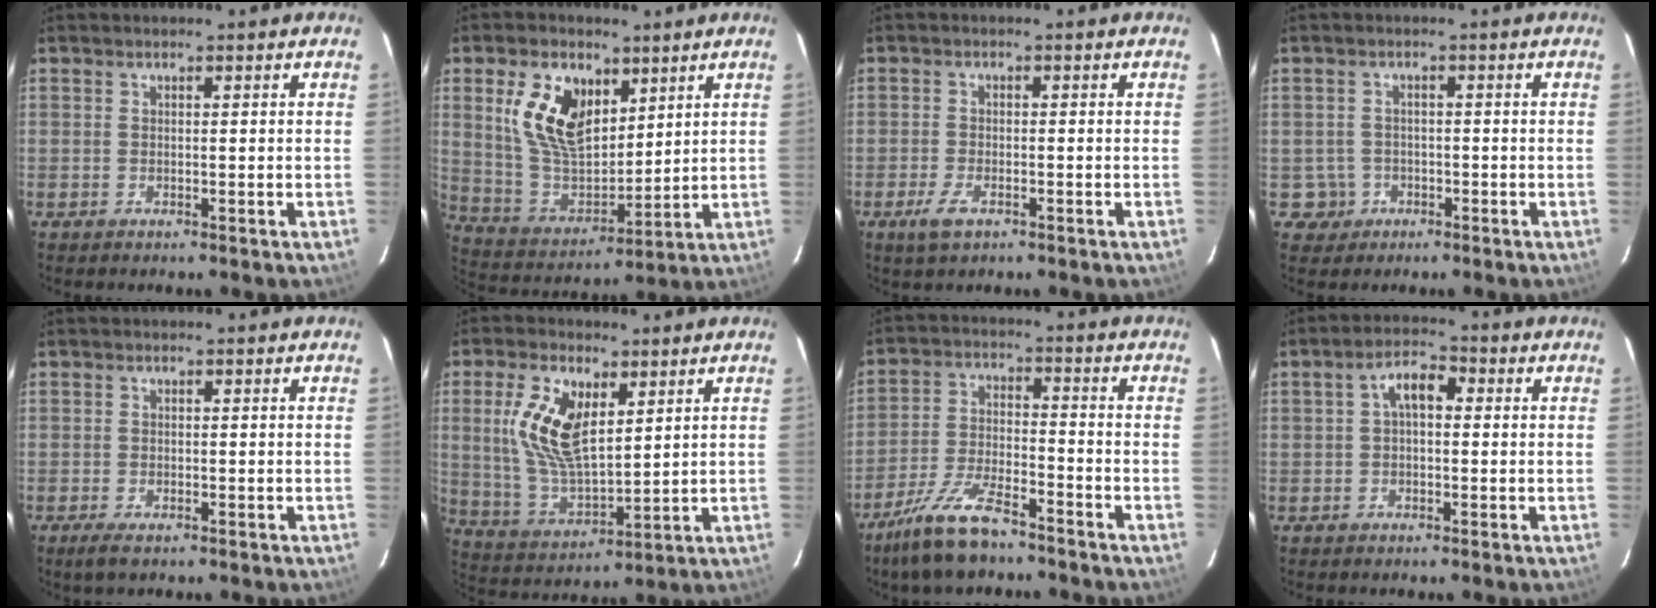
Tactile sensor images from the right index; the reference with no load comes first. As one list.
[{"total": 14.8, "force": [6.1, 8.7, 10.3], "torque": [-0.203, 0.011, 0.131]}, {"total": 3.8, "force": [-2.2, 1.6, 2.6], "torque": [-0.065, -0.007, -0.042]}, {"total": 4.0, "force": [-1.3, 3.7, -0.1], "torque": [-0.003, 0.018, -0.019]}, {"total": 2.5, "force": [-1.5, 1.0, 1.8], "torque": [-0.036, -0.008, -0.024]}, {"total": 13.5, "force": [4.3, 6.6, 11.0], "torque": [-0.225, 0.006, 0.096]}, {"total": 11.2, "force": [-8.6, 3.2, 6.4], "torque": [-0.139, -0.009, -0.160]}, {"total": 5.0, "force": [0.6, 2.8, 4.1], "torque": [-0.074, 0.021, 0.010]}]